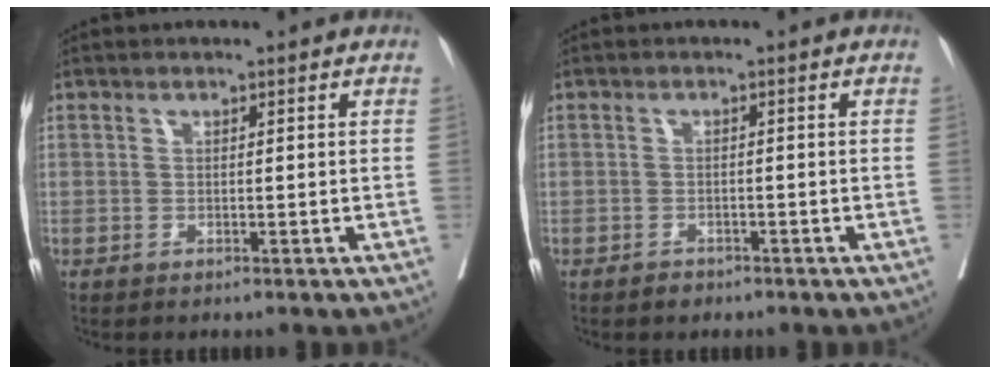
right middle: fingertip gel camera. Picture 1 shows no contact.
{"total": 1.5, "force": [-1.2, 0.8, 0.3], "torque": [-0.008, 0.001, -0.017]}